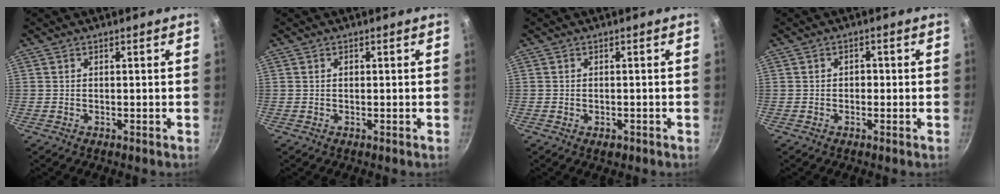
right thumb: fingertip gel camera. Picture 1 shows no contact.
{"total": 0.7, "force": [0.1, 0.6, 0.5], "torque": [-0.006, 0.005, 0.001]}
{"total": 1.7, "force": [-0.8, 1.1, 1.1], "torque": [-0.016, 0.001, -0.011]}
{"total": 1.7, "force": [-0.3, 1.4, 1.0], "torque": [-0.007, 0.007, -0.007]}